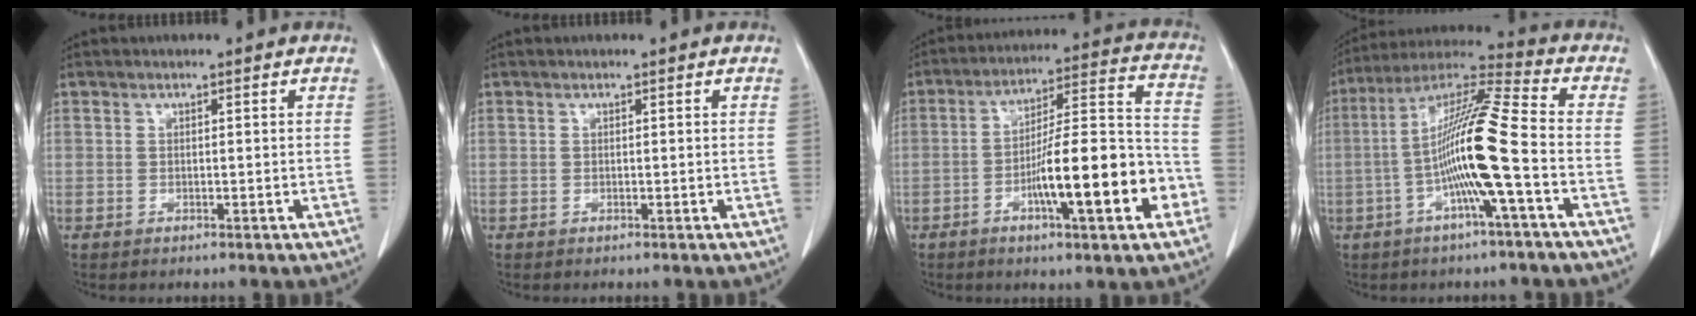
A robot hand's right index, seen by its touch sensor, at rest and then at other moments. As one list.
[{"total": 0.0}, {"total": 16.4, "force": [-5.7, 2.2, 15.2], "torque": [-0.236, 0.011, -0.086]}, {"total": 13.9, "force": [-3.0, -0.6, 13.6], "torque": [-0.255, 0.013, -0.067]}]